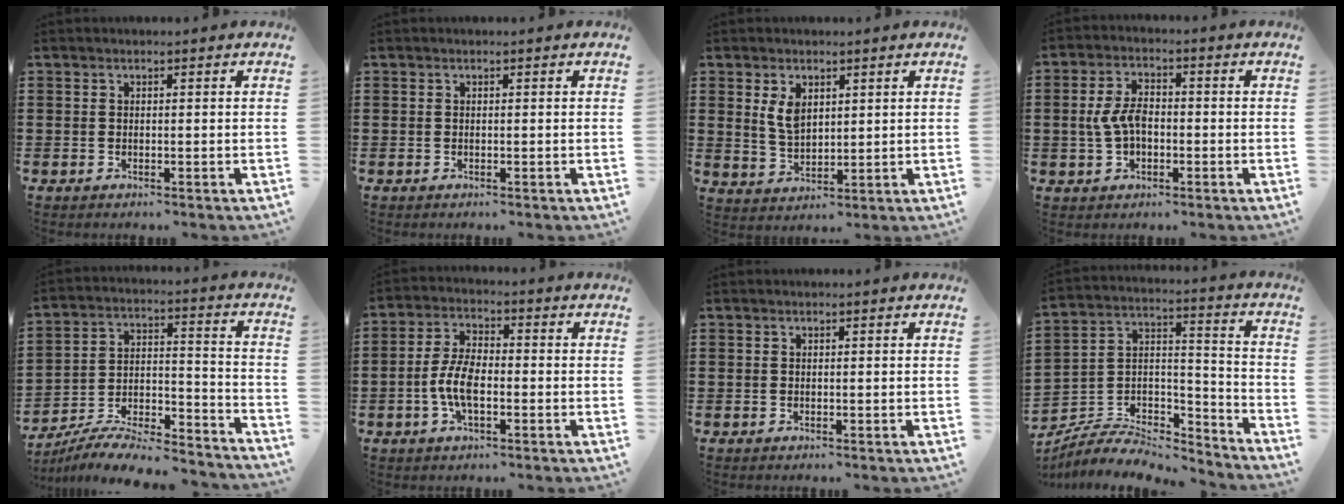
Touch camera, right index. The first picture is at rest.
{"total": 0.0}
{"total": 4.6, "force": [2.1, 2.7, 3.1], "torque": [-0.070, 0.008, 0.037]}
{"total": 5.5, "force": [-0.5, 3.0, 4.6], "torque": [-0.108, -0.002, -0.014]}
{"total": 8.0, "force": [-7.2, 1.6, 3.2], "torque": [-0.058, 0.006, -0.142]}
{"total": 6.3, "force": [-1.6, 2.9, 5.4], "torque": [-0.129, -0.004, -0.036]}
{"total": 0.0}
{"total": 6.4, "force": [-5.7, 2.4, 1.8], "torque": [-0.037, 0.007, -0.112]}